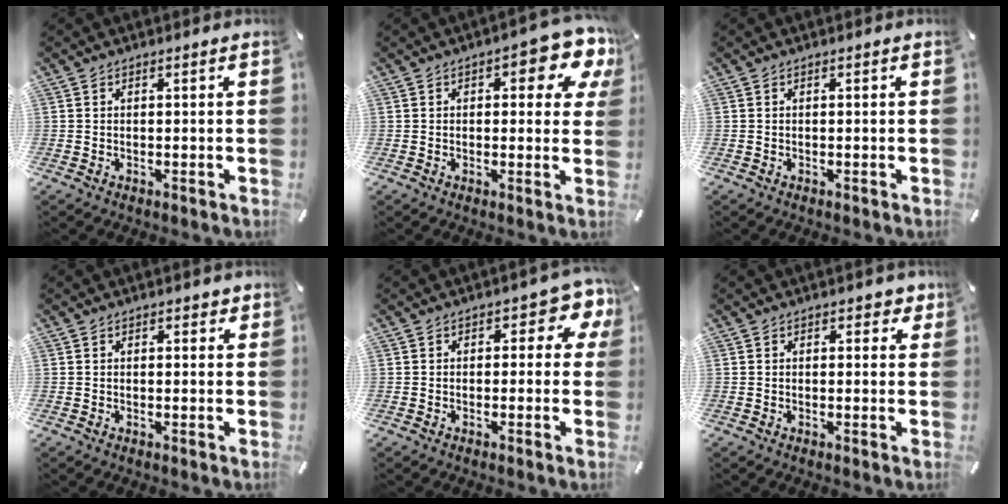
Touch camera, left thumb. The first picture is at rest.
{"total": 10.2, "force": [4.9, 4.2, 7.8], "torque": [-0.094, -0.028, 0.075]}
{"total": 0.0}
{"total": 0.7, "force": [0.1, 0.5, 0.4], "torque": [0.000, 0.002, -0.001]}
{"total": 6.0, "force": [1.7, 3.4, 4.7], "torque": [-0.054, -0.008, 0.021]}
{"total": 1.9, "force": [0.6, 1.3, 1.2], "torque": [-0.008, 0.001, 0.006]}